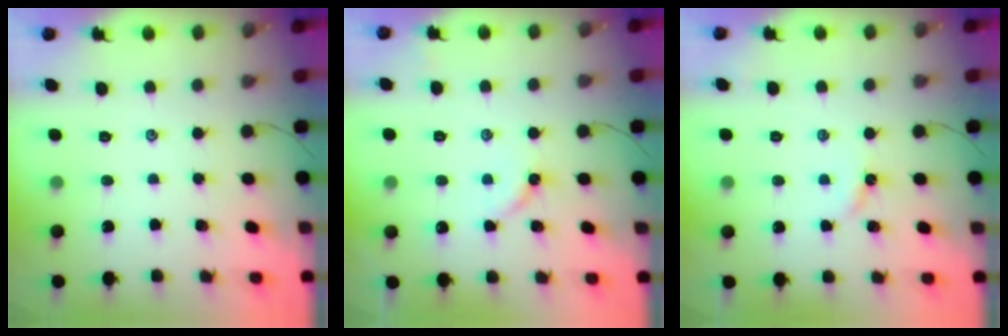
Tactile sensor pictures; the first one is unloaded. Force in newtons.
{"total": 5.6, "press": 5.5, "slide": 0.8}
{"total": 2.9, "press": 2.9, "slide": 0.3}